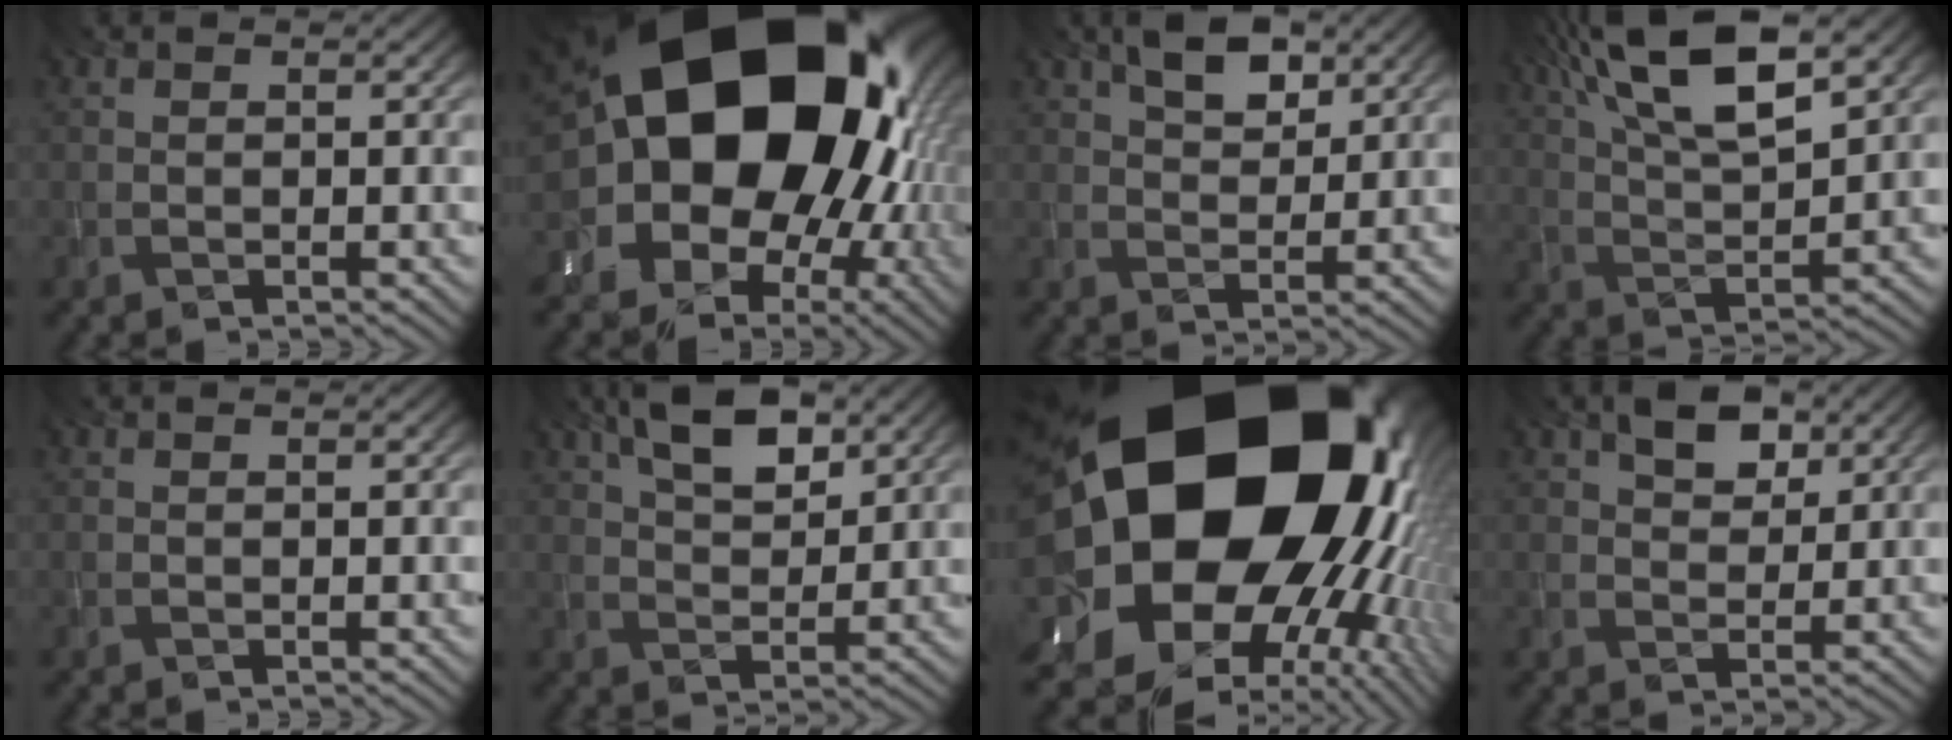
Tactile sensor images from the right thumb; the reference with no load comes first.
{"total": 23.8, "force": [2.9, 18.2, 15.1], "torque": [-0.256, -0.030, 0.037]}
{"total": 5.6, "force": [3.2, 2.8, 3.7], "torque": [-0.067, 0.005, 0.057]}
{"total": 13.9, "force": [7.6, 4.6, 10.7], "torque": [-0.225, 0.020, 0.131]}
{"total": 0.0}
{"total": 8.0, "force": [4.5, 3.6, 5.6], "torque": [-0.109, 0.012, 0.085]}
{"total": 25.6, "force": [4.8, 20.3, 14.9], "torque": [-0.297, -0.083, 0.086]}
{"total": 4.7, "force": [2.7, 2.6, 2.9], "torque": [-0.049, 0.002, 0.045]}